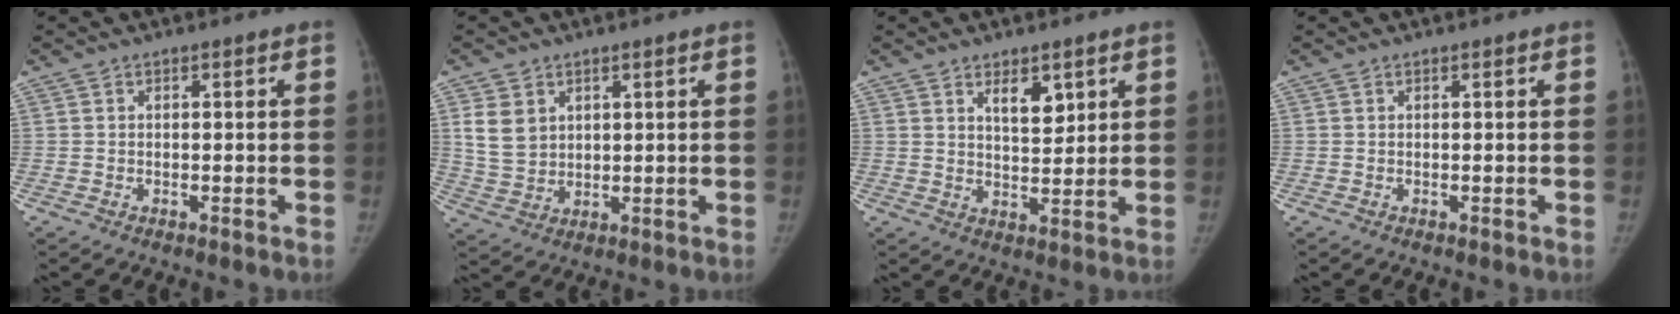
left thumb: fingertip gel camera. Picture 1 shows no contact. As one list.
[{"total": 6.6, "force": [2.5, 5.0, 3.4], "torque": [-0.051, -0.011, 0.060]}, {"total": 5.4, "force": [2.9, 2.7, 3.7], "torque": [-0.037, -0.023, 0.049]}, {"total": 0.0}]